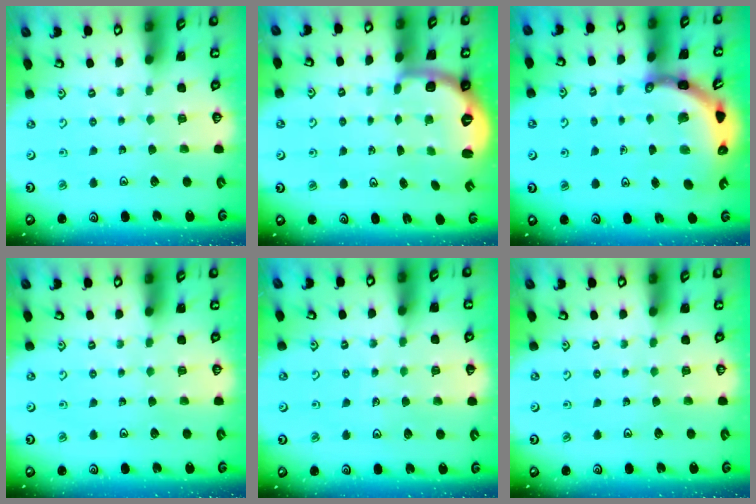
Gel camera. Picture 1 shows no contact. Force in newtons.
{"total": 2.7, "press": 1.7, "slide": 2.1}
{"total": 5.7, "press": 5.7, "slide": 0.7}
{"total": 0.0}
{"total": 5.4, "press": 5.3, "slide": 0.9}
{"total": 0.0}